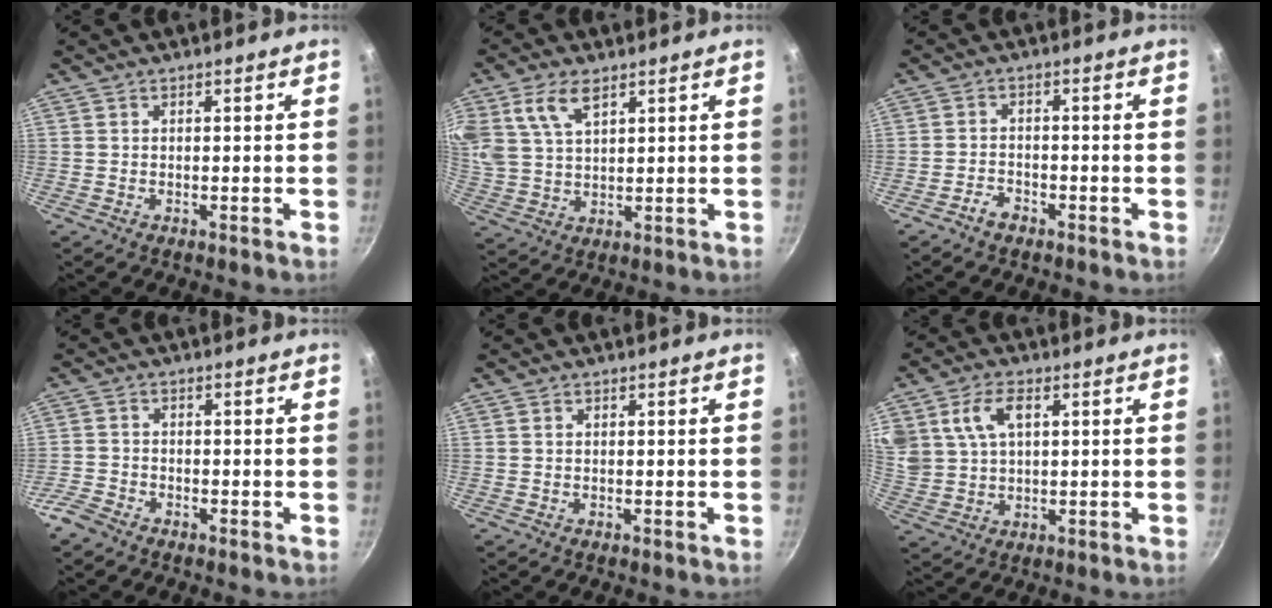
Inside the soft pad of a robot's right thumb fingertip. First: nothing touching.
{"total": 8.8, "force": [4.6, 4.7, 5.9], "torque": [-0.108, -0.014, 0.095]}
{"total": 2.8, "force": [-2.2, 1.4, 1.0], "torque": [-0.015, 0.025, -0.038]}
{"total": 3.9, "force": [-3.1, 1.9, 1.5], "torque": [-0.040, 0.018, -0.069]}
{"total": 0.0}
{"total": 10.8, "force": [3.9, 7.1, 7.1], "torque": [-0.136, 0.002, 0.078]}